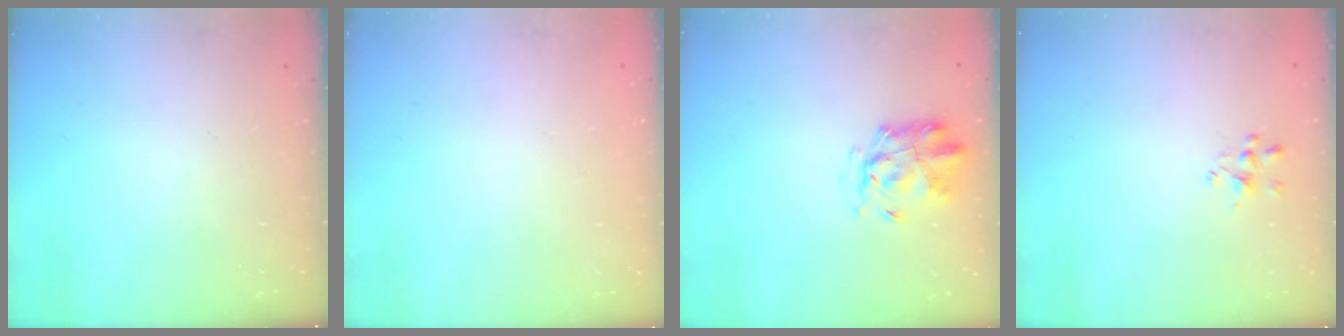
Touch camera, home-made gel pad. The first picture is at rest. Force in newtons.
{"total": 1.8, "press": 1.8, "slide": 0.2}
{"total": 2.5, "press": 2.4, "slide": 0.7}
{"total": 1.2, "press": 1.1, "slide": 0.5}